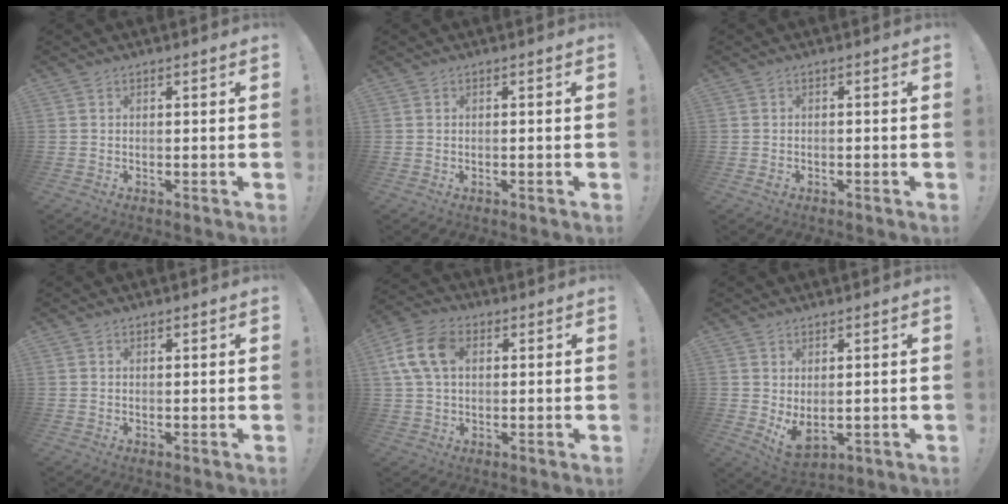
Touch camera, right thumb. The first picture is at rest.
{"total": 0.0}
{"total": 1.2, "force": [-0.9, 0.6, 0.6], "torque": [-0.014, 0.007, -0.015]}
{"total": 0.7, "force": [0.7, 0.2, 0.2], "torque": [-0.004, 0.000, 0.013]}
{"total": 11.9, "force": [2.9, 7.8, 8.4], "torque": [-0.165, 0.010, 0.059]}
{"total": 5.0, "force": [1.9, 2.3, 4.0], "torque": [-0.061, -0.021, 0.041]}